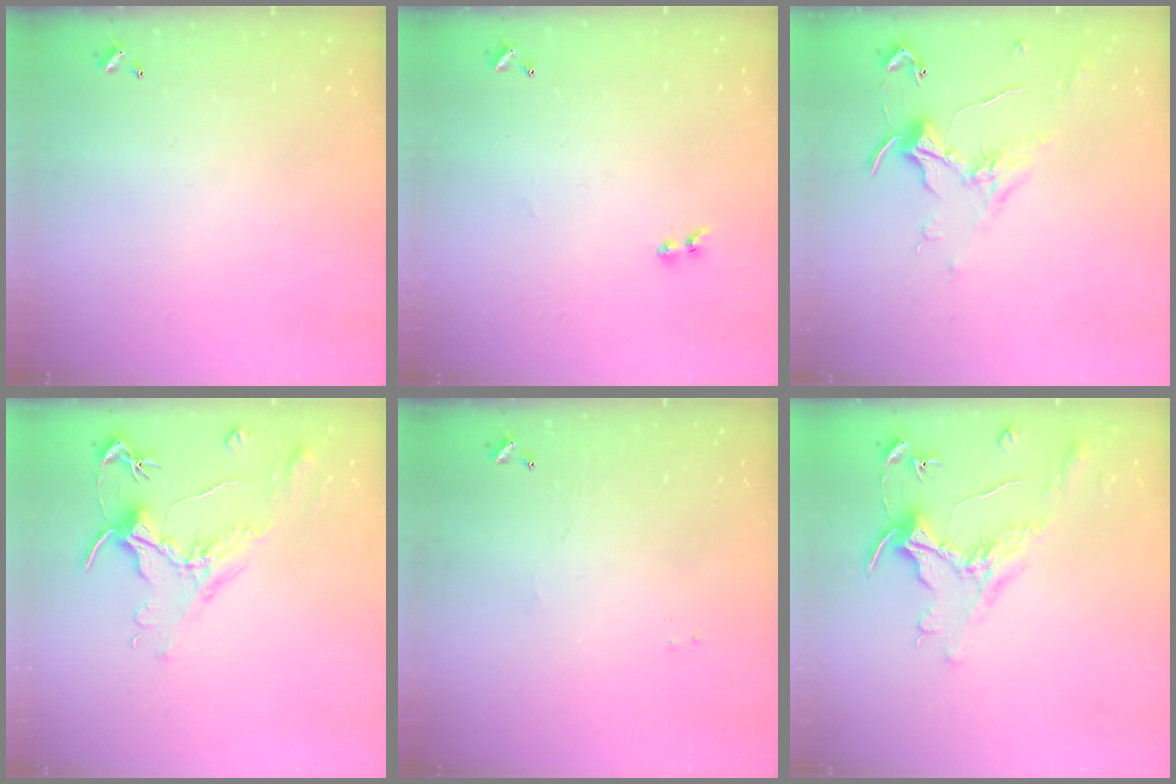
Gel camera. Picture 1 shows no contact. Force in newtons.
{"total": 1.3, "press": 1.1, "slide": 0.7}
{"total": 0.7, "press": 0.3, "slide": 0.7}
{"total": 1.6, "press": 1.4, "slide": 0.7}
{"total": 1.2, "press": 1.1, "slide": 0.3}
{"total": 1.6, "press": 1.4, "slide": 0.7}